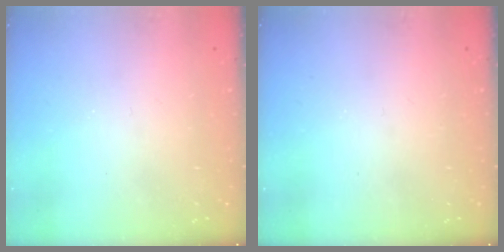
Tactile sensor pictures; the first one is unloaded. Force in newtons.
{"total": 0.0}